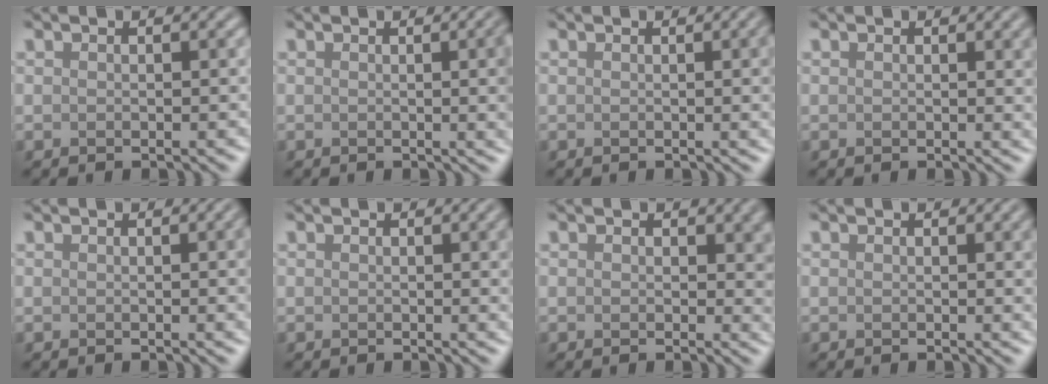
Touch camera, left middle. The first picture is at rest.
{"total": 6.7, "force": [0.4, 2.9, 6.1], "torque": [-0.028, 0.009, 0.004]}
{"total": 4.1, "force": [0.4, 1.5, 3.8], "torque": [-0.027, 0.007, 0.004]}
{"total": 1.9, "force": [0.7, 0.5, 1.7], "torque": [-0.011, 0.002, 0.008]}
{"total": 3.5, "force": [0.3, 1.2, 3.2], "torque": [-0.025, 0.008, 0.001]}
{"total": 2.6, "force": [0.6, 0.8, 2.4], "torque": [-0.018, 0.004, 0.005]}
{"total": 2.5, "force": [0.7, 1.7, 1.7], "torque": [-0.014, -0.004, 0.003]}
{"total": 2.2, "force": [0.7, 0.6, 2.0], "torque": [-0.013, 0.003, 0.007]}